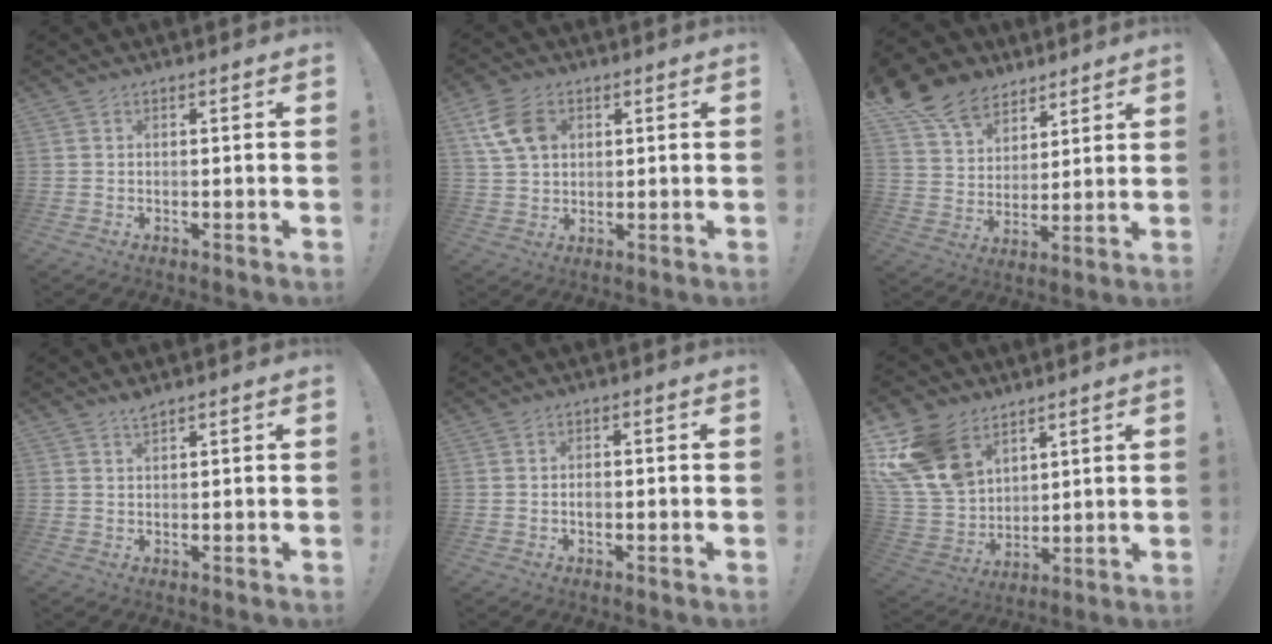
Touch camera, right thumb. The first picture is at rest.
{"total": 10.4, "force": [3.7, 7.5, 6.2], "torque": [-0.113, -0.002, 0.074]}
{"total": 14.0, "force": [10.0, 9.0, 4.1], "torque": [-0.073, -0.068, 0.193]}
{"total": 2.0, "force": [1.8, 0.2, 0.9], "torque": [-0.011, -0.009, 0.032]}
{"total": 1.5, "force": [-0.9, 0.9, 0.8], "torque": [-0.013, 0.003, -0.016]}
{"total": 18.4, "force": [10.4, 12.2, 9.0], "torque": [-0.175, -0.055, 0.204]}